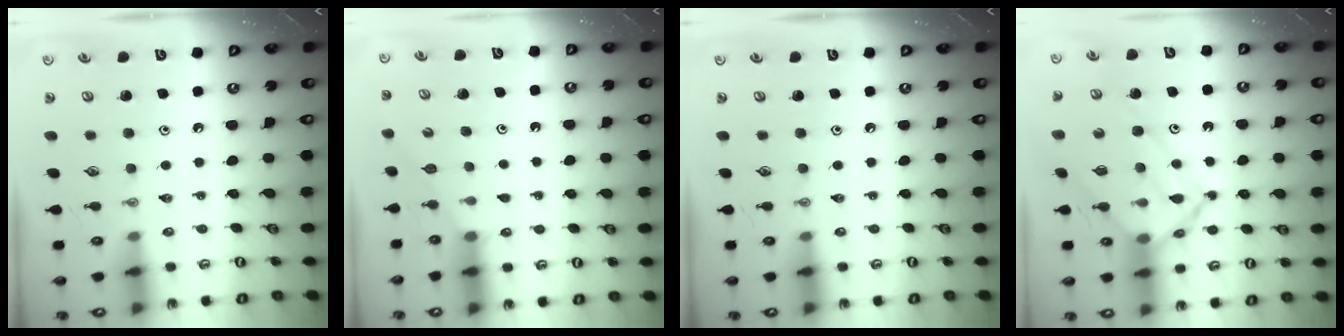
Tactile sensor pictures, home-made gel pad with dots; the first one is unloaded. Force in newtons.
{"total": 2.5, "press": 2.5, "slide": 0.3}
{"total": 0.0}
{"total": 14.4, "press": 14.4, "slide": 1.4}